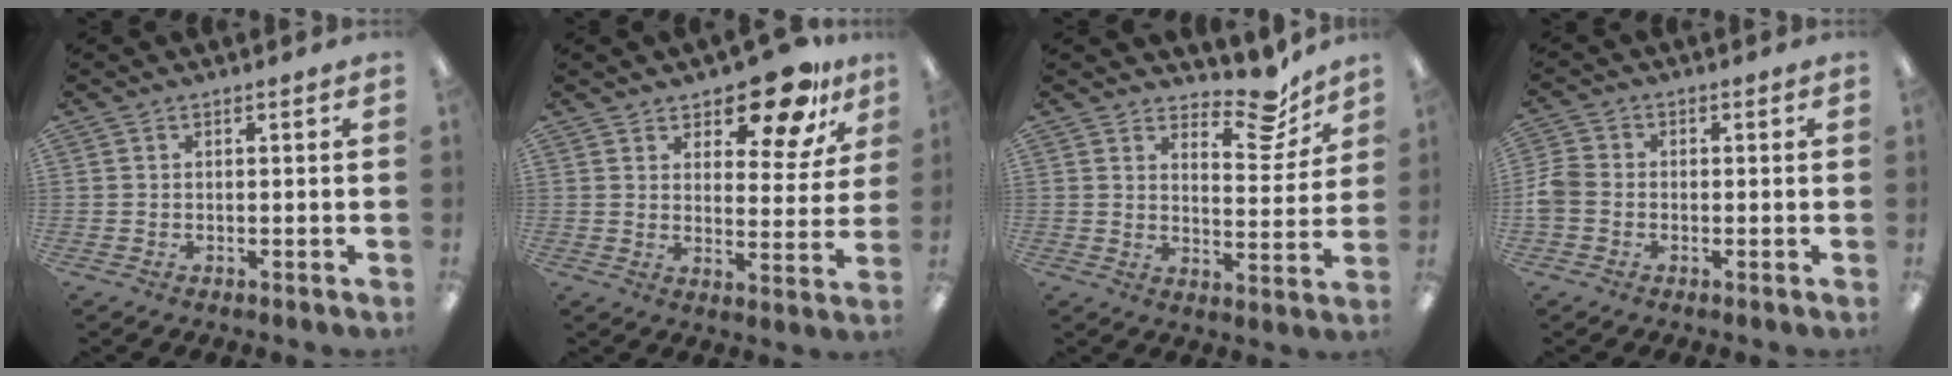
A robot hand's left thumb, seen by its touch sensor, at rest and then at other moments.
{"total": 13.7, "force": [10.3, 5.5, 7.1], "torque": [-0.091, -0.064, 0.176]}
{"total": 11.5, "force": [9.3, 4.3, 5.3], "torque": [-0.052, -0.070, 0.160]}
{"total": 5.0, "force": [-1.3, 3.9, 2.8], "torque": [-0.058, 0.011, -0.023]}